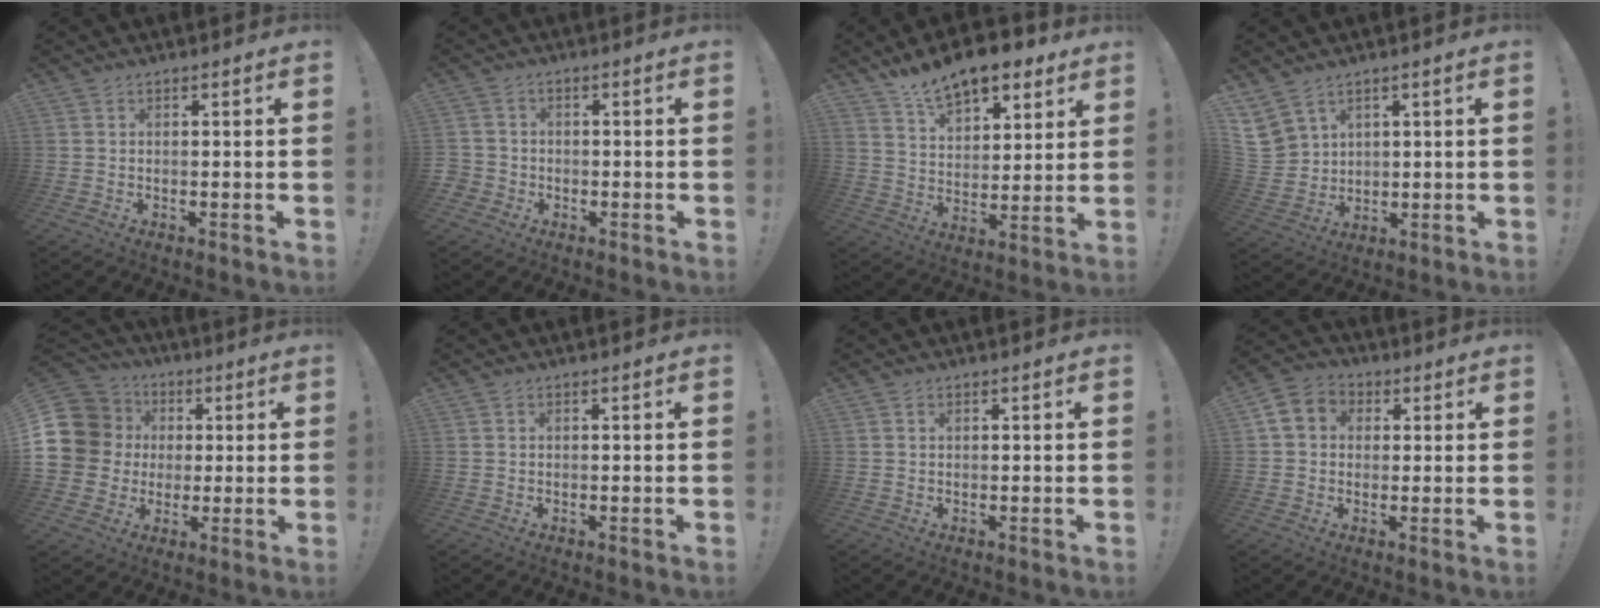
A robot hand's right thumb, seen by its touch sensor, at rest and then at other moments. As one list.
[{"total": 3.4, "force": [-1.5, 2.9, 1.1], "torque": [-0.027, 0.010, -0.026]}, {"total": 13.4, "force": [10.4, 6.1, 5.9], "torque": [-0.093, -0.074, 0.188]}, {"total": 8.0, "force": [5.5, 5.3, 2.3], "torque": [-0.043, -0.029, 0.116]}, {"total": 15.3, "force": [2.7, 13.9, 5.7], "torque": [-0.107, -0.002, 0.074]}, {"total": 0.0}, {"total": 0.6, "force": [0.4, 0.4, 0.2], "torque": [0.002, -0.002, 0.006]}, {"total": 7.3, "force": [1.0, 6.5, 3.1], "torque": [-0.041, 0.009, 0.025]}]